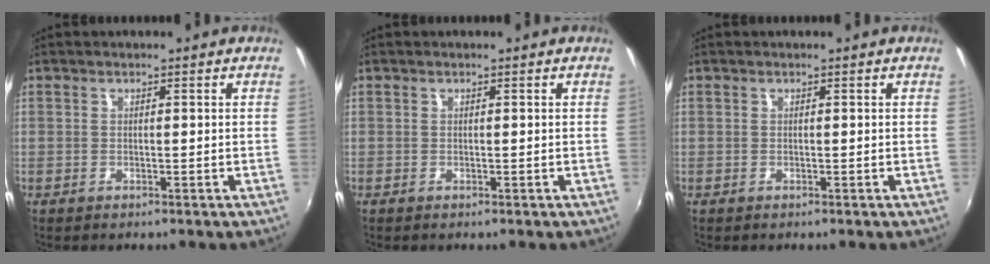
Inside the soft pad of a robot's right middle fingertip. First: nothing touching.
{"total": 0.0}
{"total": 0.0}